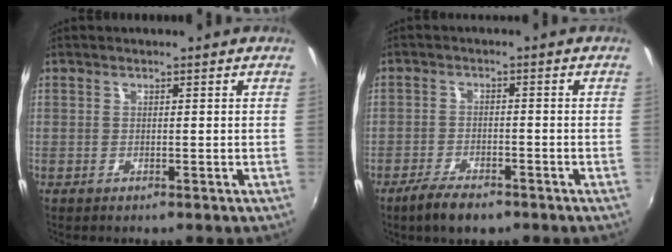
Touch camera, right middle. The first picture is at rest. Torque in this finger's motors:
{"motor_torque": [0.62, -0.60, -0.02, -0.01]}